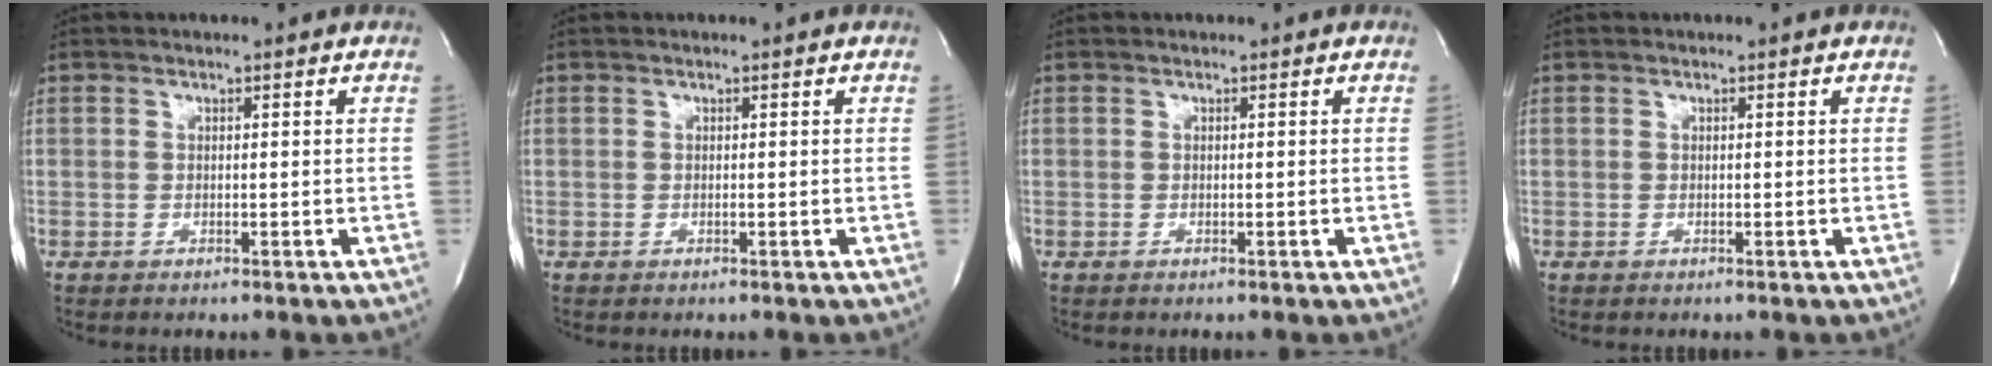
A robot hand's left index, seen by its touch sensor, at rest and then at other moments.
{"total": 0.0}
{"total": 0.0}
{"total": 0.0}